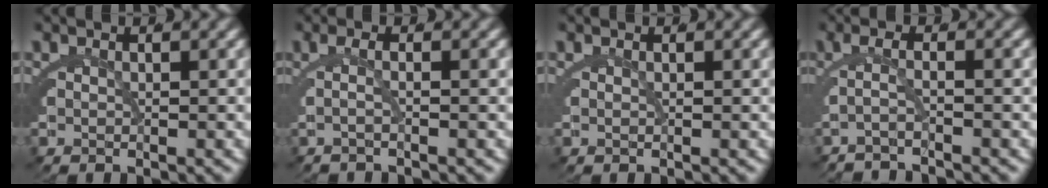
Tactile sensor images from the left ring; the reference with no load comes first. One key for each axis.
{"total": 2.3, "fx": -0.5, "fy": -0.3, "fz": 2.2, "tx": -0.038, "ty": 0.007, "tz": -0.010}
{"total": 0.5, "fx": 0.3, "fy": 0.3, "fz": 0.4, "tx": -0.006, "ty": 0.005, "tz": 0.002}
{"total": 2.6, "fx": -1.8, "fy": 0.0, "fz": 1.9, "tx": -0.042, "ty": -0.009, "tz": -0.023}